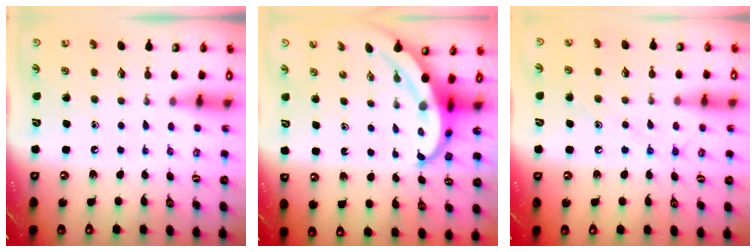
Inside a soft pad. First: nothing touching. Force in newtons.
{"total": 5.3, "press": 5.2, "slide": 0.5}
{"total": 9.0, "press": 9.0, "slide": 0.4}